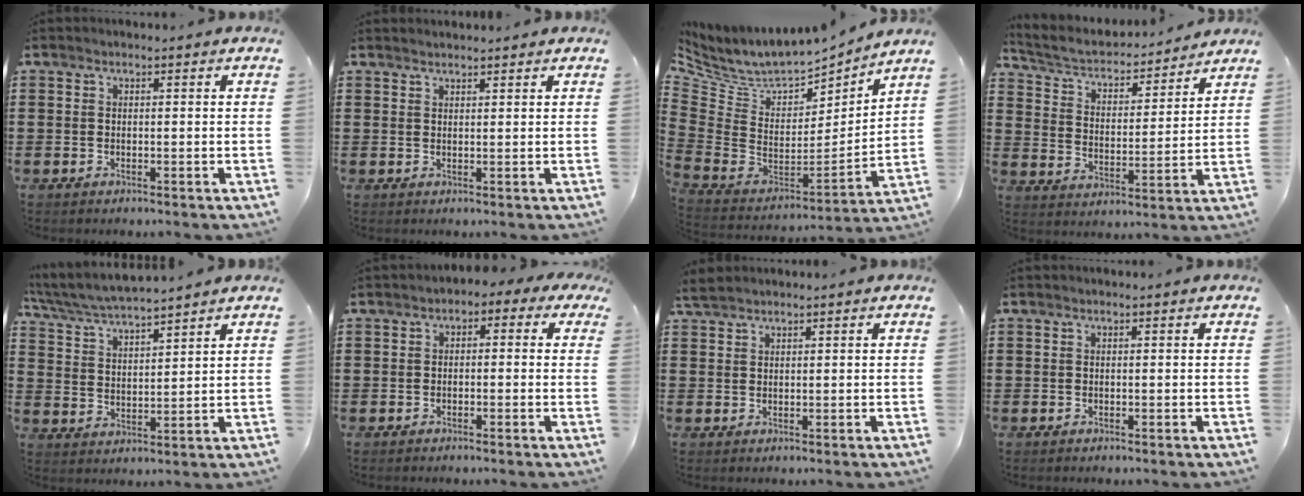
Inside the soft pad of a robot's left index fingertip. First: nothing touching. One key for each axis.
{"total": 1.1, "fx": 1.1, "fy": 0.1, "fz": 0.1, "tx": -0.003, "ty": -0.001, "tz": 0.022}
{"total": 6.3, "fx": 5.9, "fy": 1.8, "fz": 1.0, "tx": -0.063, "ty": -0.061, "tz": 0.100}
{"total": 3.9, "fx": 3.6, "fy": 1.2, "fz": 1.1, "tx": -0.042, "ty": -0.029, "tz": 0.054}
{"total": 5.5, "fx": 5.2, "fy": 0.0, "fz": 1.5, "tx": -0.052, "ty": -0.029, "tz": 0.090}
{"total": 1.7, "fx": -1.4, "fy": 0.7, "fz": 0.6, "tx": -0.015, "ty": 0.008, "tz": -0.032}
{"total": 2.0, "fx": 1.8, "fy": 0.5, "fz": 0.7, "tx": -0.019, "ty": 0.003, "tz": 0.036}
{"total": 0.0}